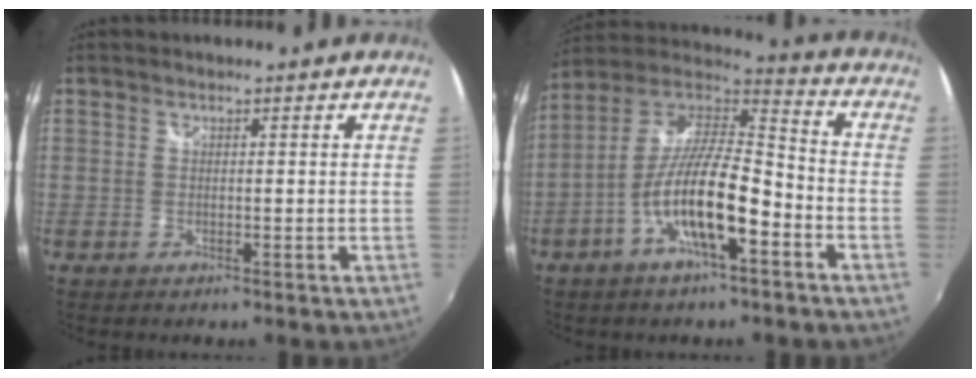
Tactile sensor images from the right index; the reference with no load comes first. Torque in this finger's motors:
{"motor_torque": [1.28, -0.86, 1.05, 0.21]}